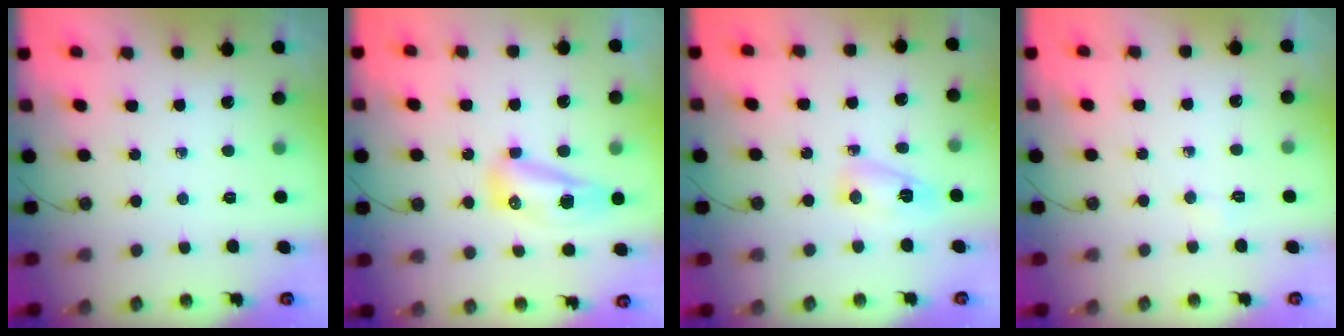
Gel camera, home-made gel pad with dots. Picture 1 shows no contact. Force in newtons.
{"total": 10.7, "press": 9.8, "slide": 4.3}
{"total": 5.0, "press": 5.0, "slide": 0.4}
{"total": 2.8, "press": 2.7, "slide": 0.4}